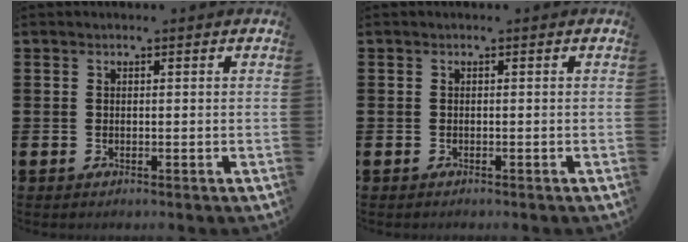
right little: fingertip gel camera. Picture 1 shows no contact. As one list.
[{"total": 0.0}]